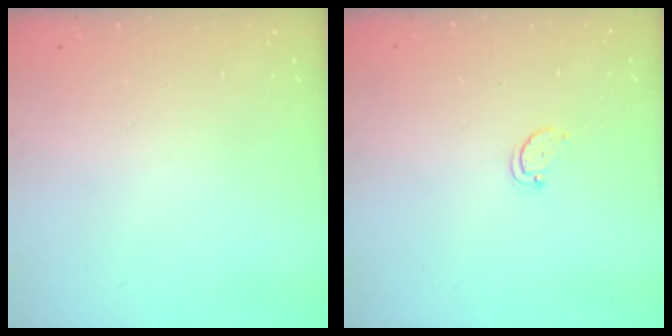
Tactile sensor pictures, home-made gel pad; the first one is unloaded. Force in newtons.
{"total": 2.5, "press": 2.4, "slide": 0.4}